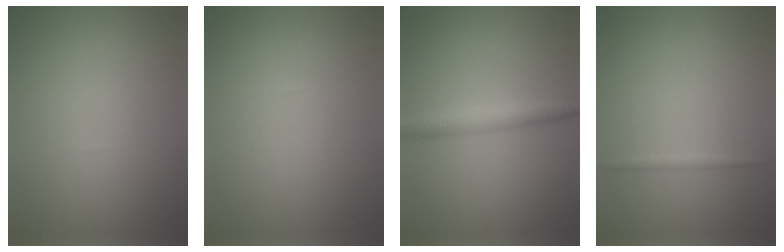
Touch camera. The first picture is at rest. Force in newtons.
{"total": 0.0}
{"total": 2.7, "press": 2.7, "slide": 0.1}
{"total": 0.7, "press": 0.7, "slide": 0.0}